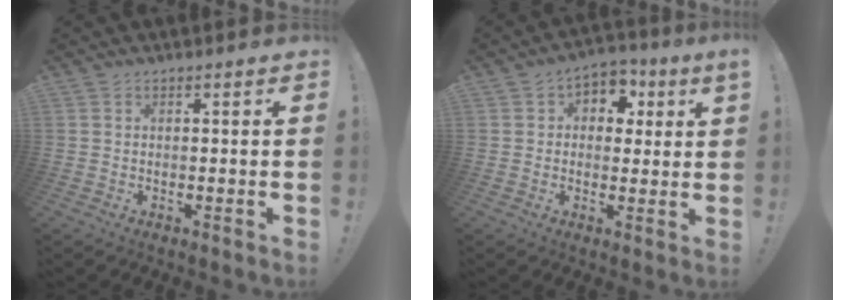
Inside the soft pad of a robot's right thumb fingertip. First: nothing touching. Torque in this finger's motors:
{"motor_torque": [0.02, 0.04, 0.45, 0.31, 0.09]}